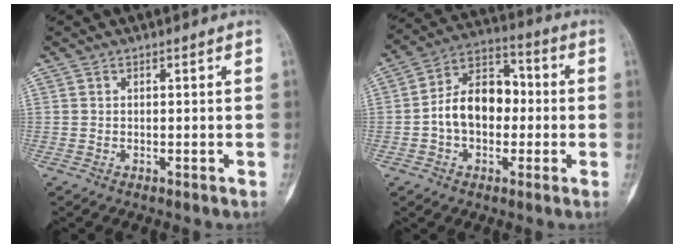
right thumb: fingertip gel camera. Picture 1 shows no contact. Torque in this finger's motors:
{"motor_torque": [-0.35, 0.80, 0.53, -0.21, 0.09]}